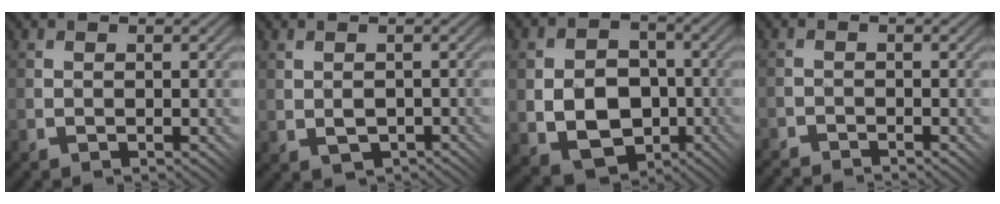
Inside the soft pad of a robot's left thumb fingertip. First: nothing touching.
{"total": 2.1, "force": [-0.2, 1.4, 1.6], "torque": [-0.035, -0.005, -0.001]}
{"total": 10.6, "force": [-2.8, 7.9, 6.4], "torque": [-0.132, -0.023, -0.053]}
{"total": 2.5, "force": [-2.4, 0.2, -0.3], "torque": [0.007, 0.009, -0.047]}